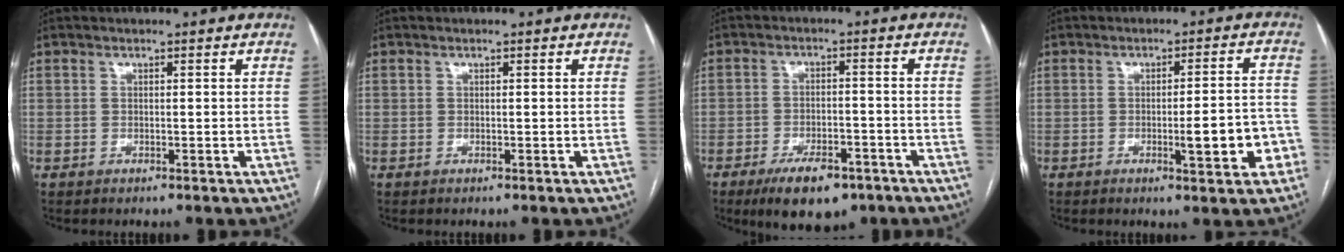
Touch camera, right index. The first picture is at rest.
{"total": 0.0}
{"total": 9.6, "force": [-6.5, 3.9, 5.9], "torque": [-0.094, -0.005, -0.100]}
{"total": 7.3, "force": [-2.5, 1.3, 6.7], "torque": [-0.083, 0.012, -0.027]}